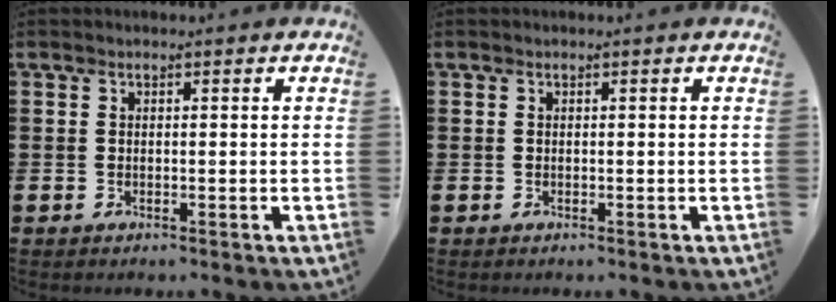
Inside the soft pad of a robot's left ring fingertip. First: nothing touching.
{"total": 0.0}